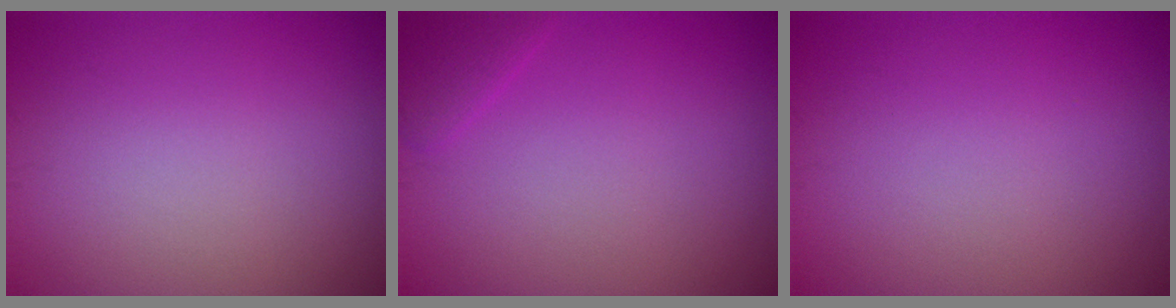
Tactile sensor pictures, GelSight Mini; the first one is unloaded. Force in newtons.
{"total": 1.3, "press": 1.3, "slide": 0.1}
{"total": 0.0}